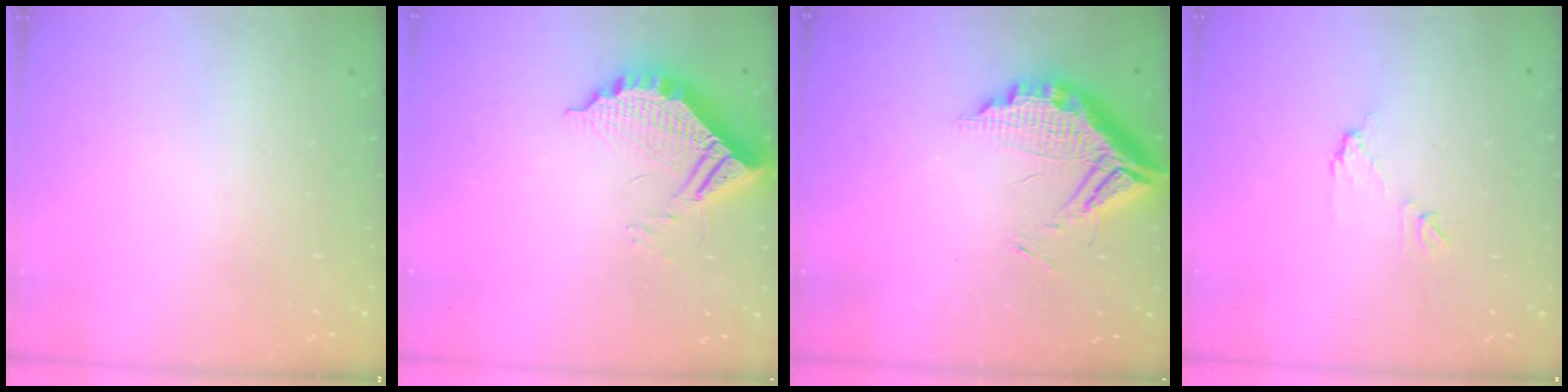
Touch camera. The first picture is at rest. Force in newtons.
{"total": 11.5, "press": 11.5, "slide": 1.1}
{"total": 13.4, "press": 13.4, "slide": 1.3}
{"total": 5.3, "press": 5.3, "slide": 0.3}